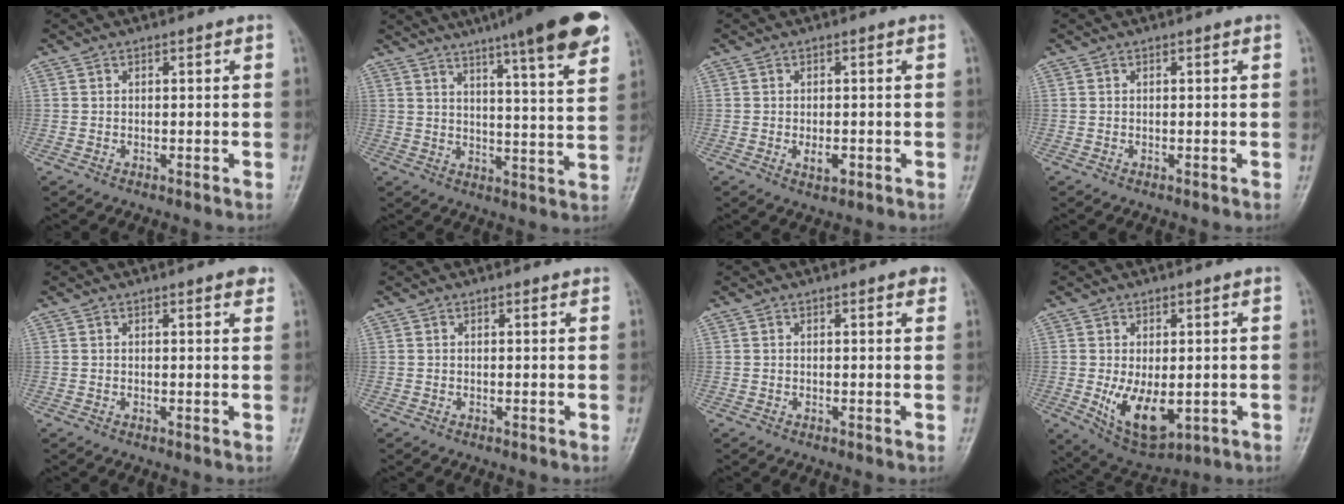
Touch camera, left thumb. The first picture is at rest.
{"total": 19.0, "force": [12.9, 2.1, 13.8], "torque": [-0.177, -0.044, 0.169]}
{"total": 2.6, "force": [-0.7, 1.4, 2.1], "torque": [-0.029, 0.000, -0.006]}
{"total": 0.0}
{"total": 2.1, "force": [1.5, 0.5, 1.4], "torque": [-0.012, -0.003, 0.016]}
{"total": 0.8, "force": [0.7, 0.2, 0.2], "torque": [-0.002, -0.002, 0.010]}
{"total": 1.8, "force": [1.2, 0.5, 1.2], "torque": [-0.011, -0.002, 0.011]}
{"total": 9.5, "force": [-1.2, 5.0, 8.0], "torque": [-0.119, -0.018, 0.000]}